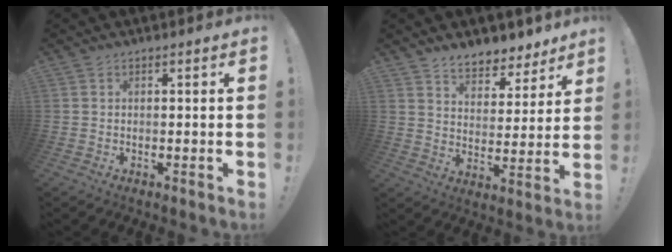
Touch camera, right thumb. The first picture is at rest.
{"total": 7.9, "force": [6.6, 3.8, 2.0], "torque": [-0.025, -0.058, 0.123]}